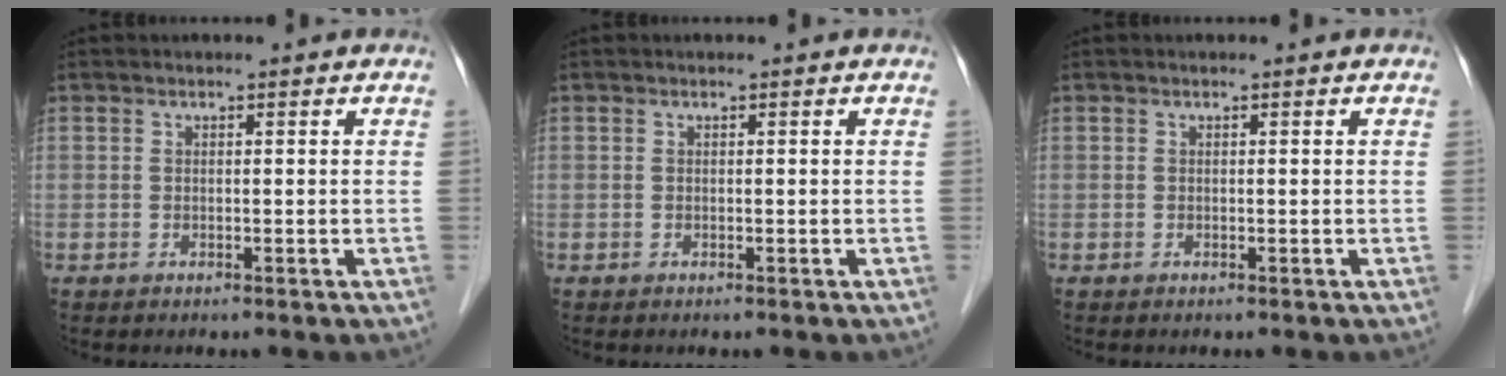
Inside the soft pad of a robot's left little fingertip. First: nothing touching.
{"total": 0.0}
{"total": 0.0}